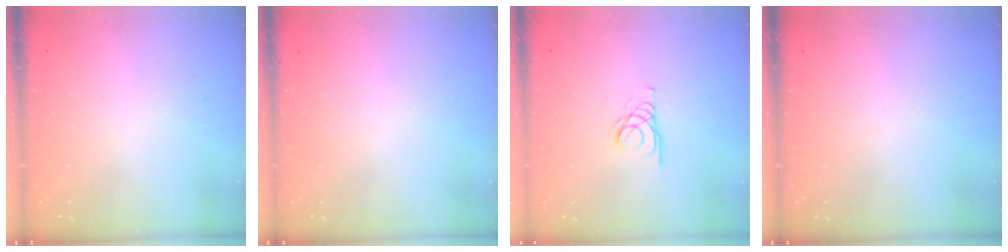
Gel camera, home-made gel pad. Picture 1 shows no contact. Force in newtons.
{"total": 0.0}
{"total": 2.1, "press": 2.1, "slide": 0.2}
{"total": 0.0}